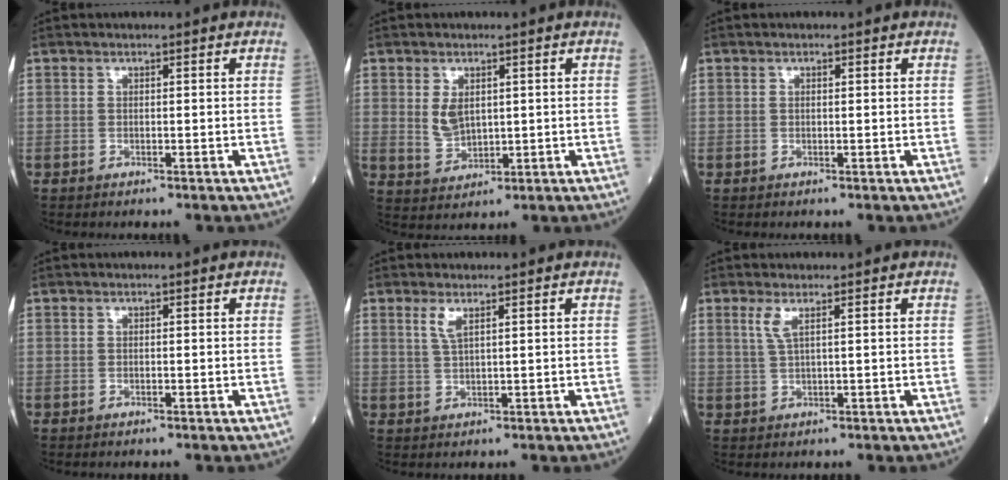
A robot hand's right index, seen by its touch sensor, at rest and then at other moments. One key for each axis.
{"total": 3.9, "fx": 0.9, "fy": 2.6, "fz": 2.8, "tx": -0.060, "ty": 0.000, "tz": 0.028}
{"total": 0.0}
{"total": 0.0}
{"total": 1.9, "fx": 1.0, "fy": 0.1, "fz": 1.6, "tx": -0.042, "ty": 0.001, "tz": 0.023}
{"total": 1.9, "fx": 0.8, "fy": 0.0, "fz": 1.8, "tx": -0.049, "ty": 0.005, "tz": 0.018}